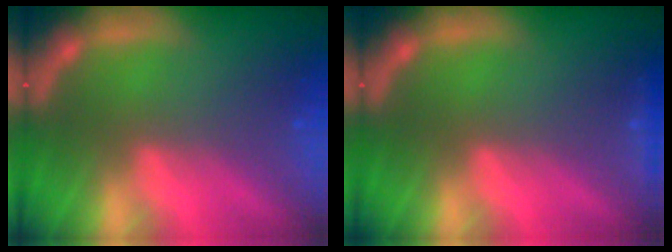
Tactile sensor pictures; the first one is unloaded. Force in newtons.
{"total": 0.9}